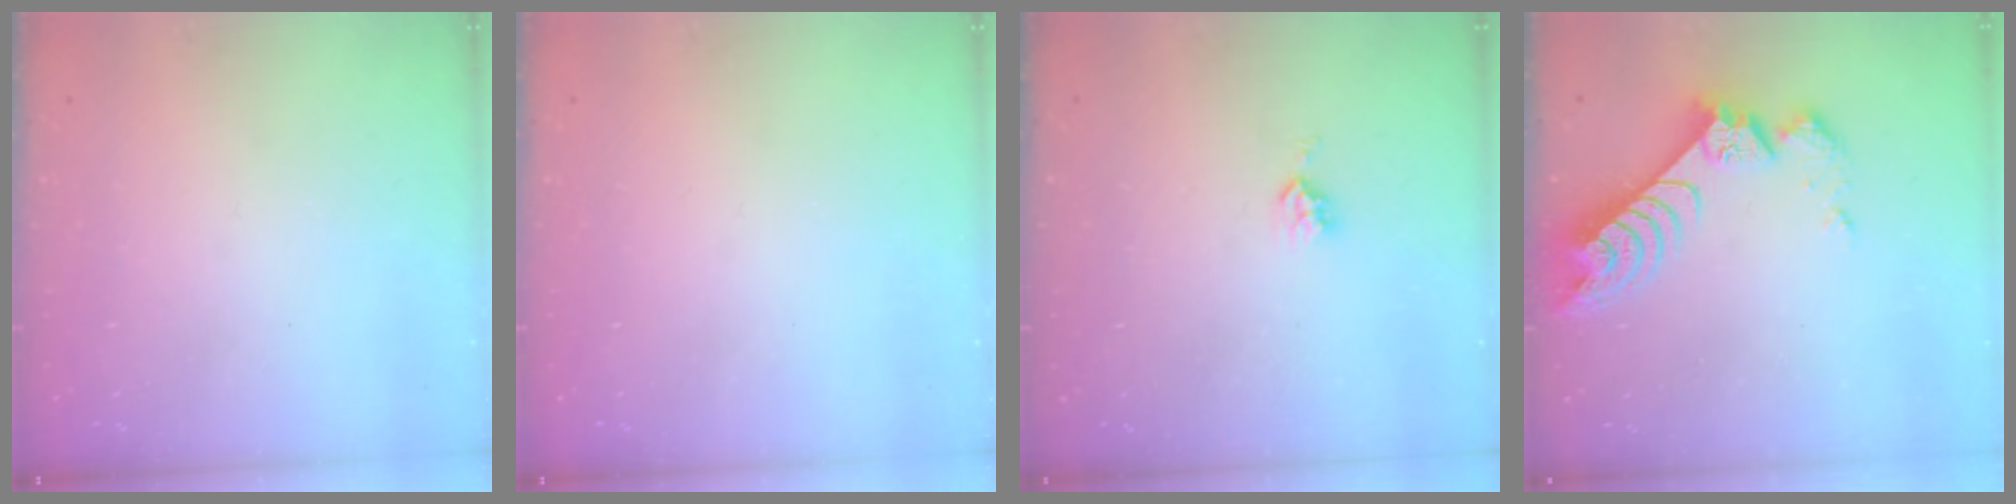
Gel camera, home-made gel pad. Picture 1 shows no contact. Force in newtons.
{"total": 0.0}
{"total": 4.4, "press": 4.3, "slide": 0.6}
{"total": 8.8, "press": 8.8, "slide": 0.8}